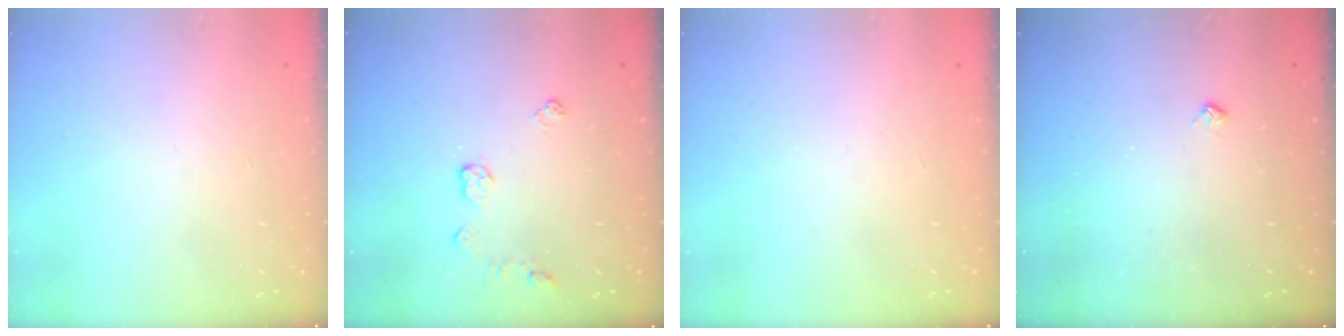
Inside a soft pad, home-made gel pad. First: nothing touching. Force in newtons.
{"total": 4.7, "press": 4.6, "slide": 0.7}
{"total": 0.0}
{"total": 5.1, "press": 5.1, "slide": 0.7}